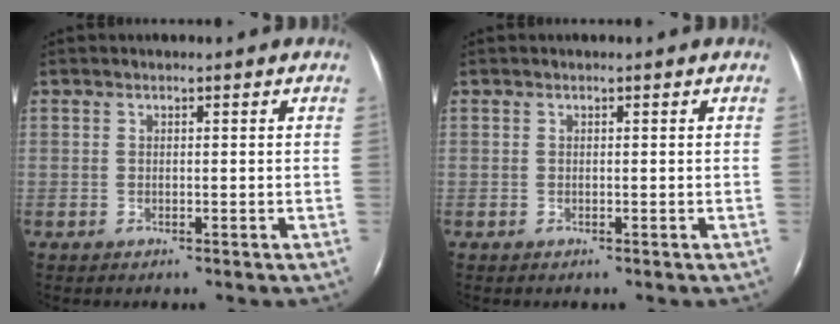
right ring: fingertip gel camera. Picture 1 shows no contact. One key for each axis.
{"total": 0.0}